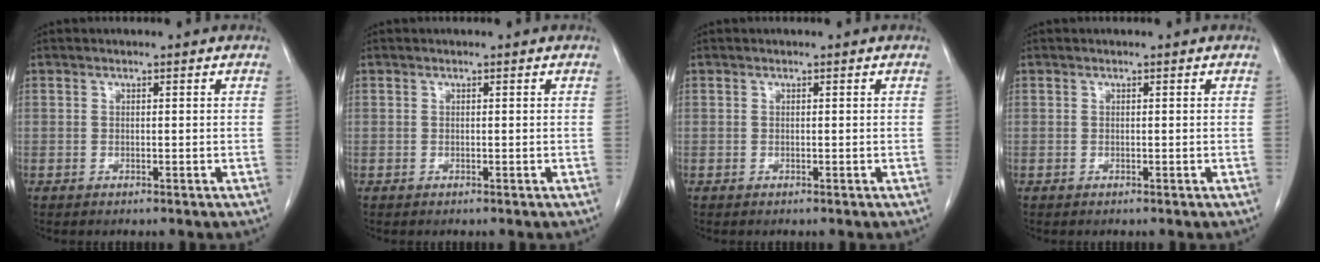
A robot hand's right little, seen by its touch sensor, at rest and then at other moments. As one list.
[{"total": 0.0}, {"total": 0.0}, {"total": 0.0}]